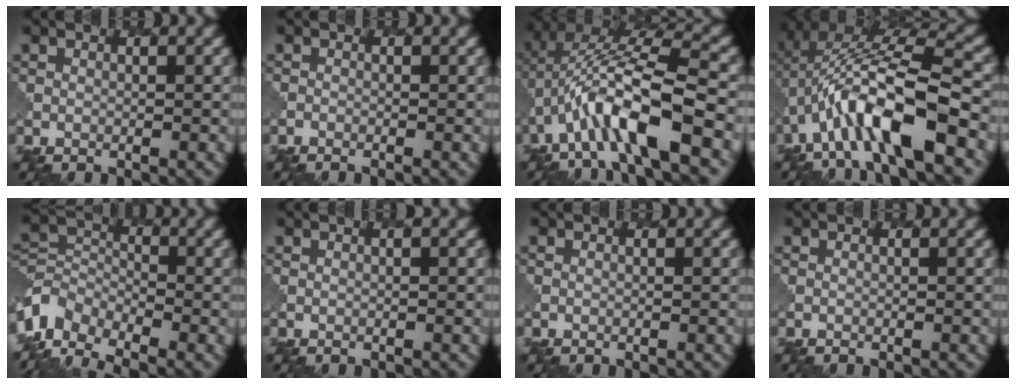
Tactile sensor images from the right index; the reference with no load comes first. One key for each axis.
{"total": 0.7, "fx": -0.7, "fy": 0.1, "fz": 0.0, "tx": 0.004, "ty": -0.001, "tz": -0.012}
{"total": 10.0, "fx": -3.0, "fy": 3.1, "fz": 9.0, "tx": -0.168, "ty": 0.017, "tz": -0.051}
{"total": 11.2, "fx": -3.4, "fy": 3.8, "fz": 10.0, "tx": -0.187, "ty": 0.012, "tz": -0.055}
{"total": 5.9, "fx": -4.0, "fy": 3.6, "fz": 2.3, "tx": -0.040, "ty": -0.005, "tz": -0.093}
{"total": 0.6, "fx": 0.2, "fy": 0.0, "fz": 0.6, "tx": -0.006, "ty": 0.003, "tz": 0.005}
{"total": 0.0}
{"total": 0.0}